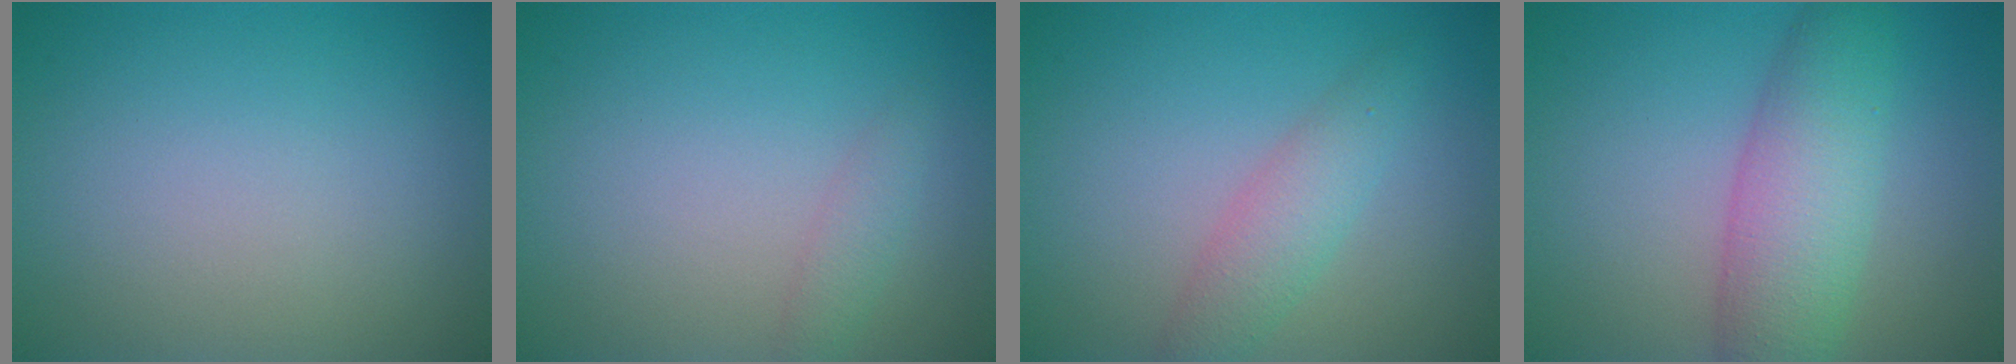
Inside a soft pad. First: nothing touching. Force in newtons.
{"total": 1.3, "press": 1.3, "slide": 0.0}
{"total": 2.8, "press": 2.8, "slide": 0.1}
{"total": 6.1, "press": 6.1, "slide": 0.2}